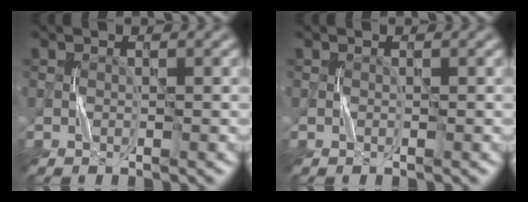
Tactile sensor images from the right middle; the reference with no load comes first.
{"total": 0.0}